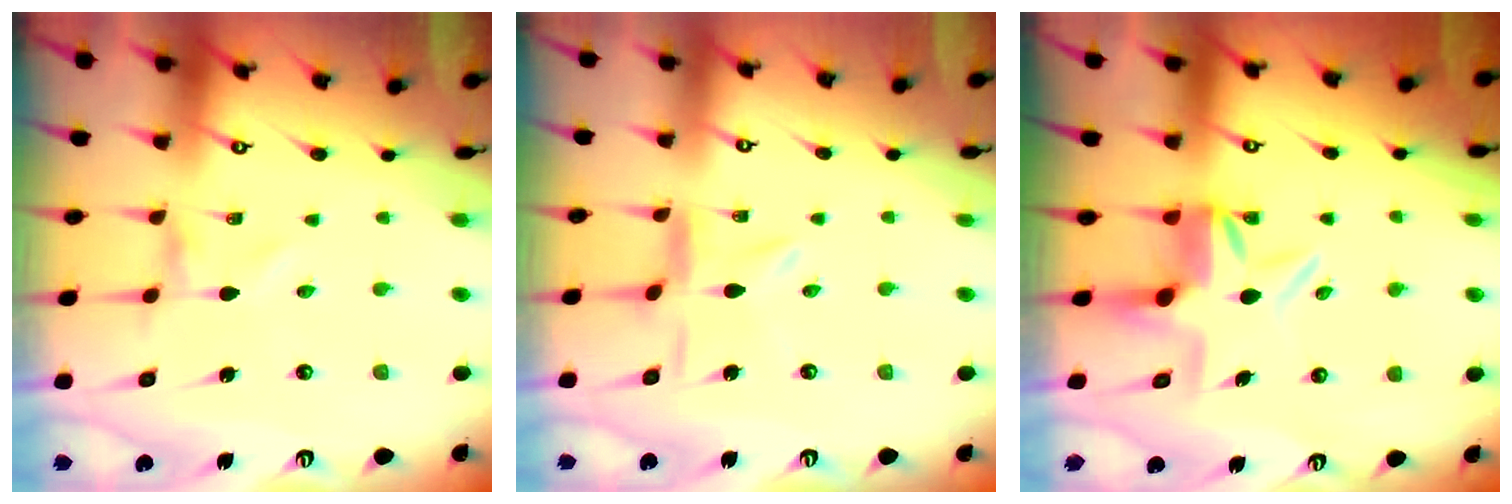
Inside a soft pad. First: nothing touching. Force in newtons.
{"total": 4.9, "press": 4.9, "slide": 0.4}
{"total": 6.0, "press": 5.9, "slide": 0.8}